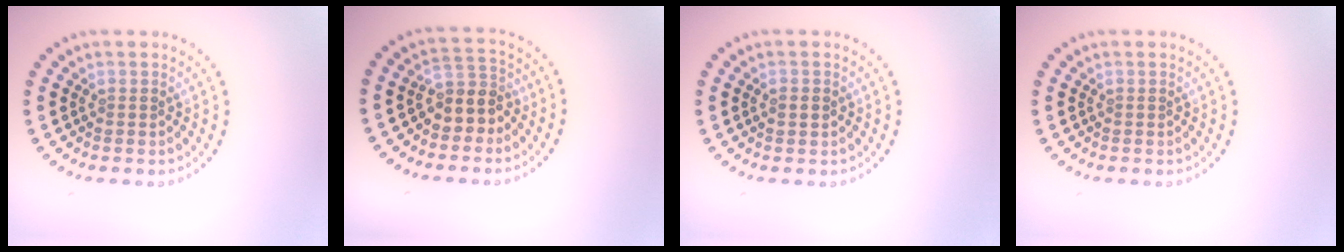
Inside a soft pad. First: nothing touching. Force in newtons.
{"total": 3.1, "press": 2.6, "slide": 1.6}
{"total": 1.3, "press": 1.3, "slide": 0.2}
{"total": 0.0}